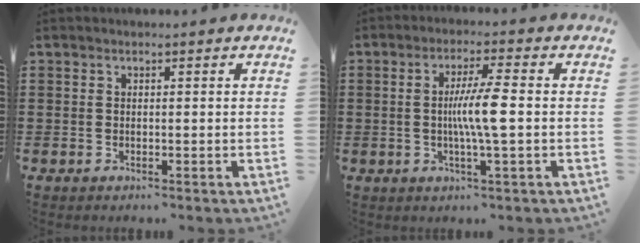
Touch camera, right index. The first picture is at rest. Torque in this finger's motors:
{"motor_torque": [0.32, -0.09, 0.39, 0.14]}